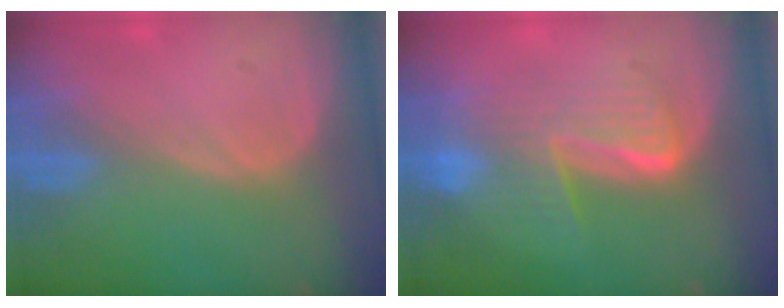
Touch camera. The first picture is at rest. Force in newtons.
{"total": 7.3, "press": 7.3, "slide": 0.2}